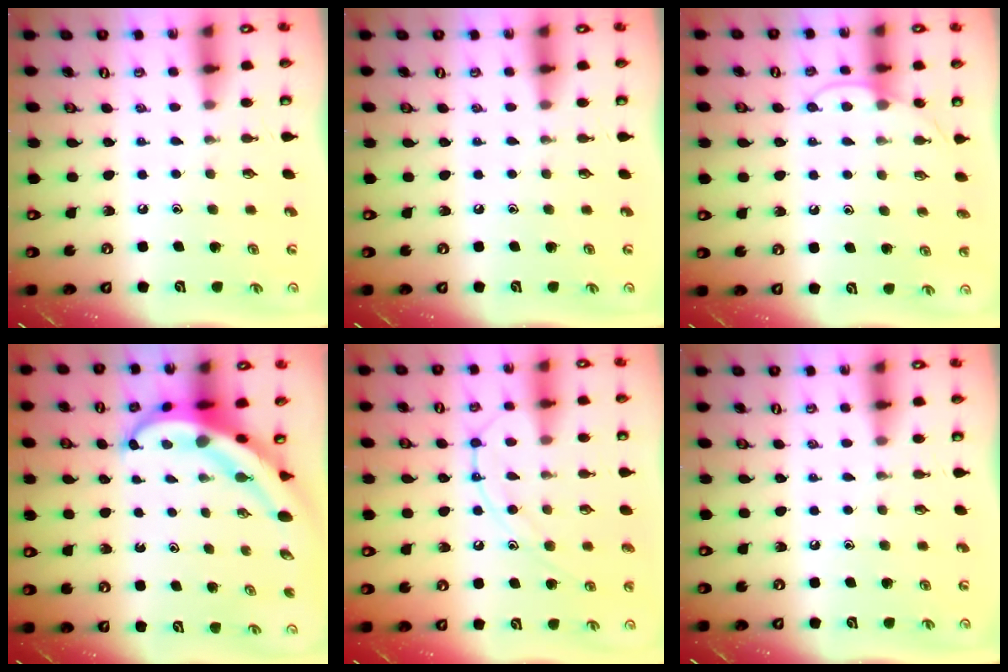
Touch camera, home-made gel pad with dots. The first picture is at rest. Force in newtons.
{"total": 0.0}
{"total": 7.3, "press": 7.3, "slide": 0.7}
{"total": 7.9, "press": 7.9, "slide": 0.9}
{"total": 12.3, "press": 12.2, "slide": 1.1}
{"total": 0.0}